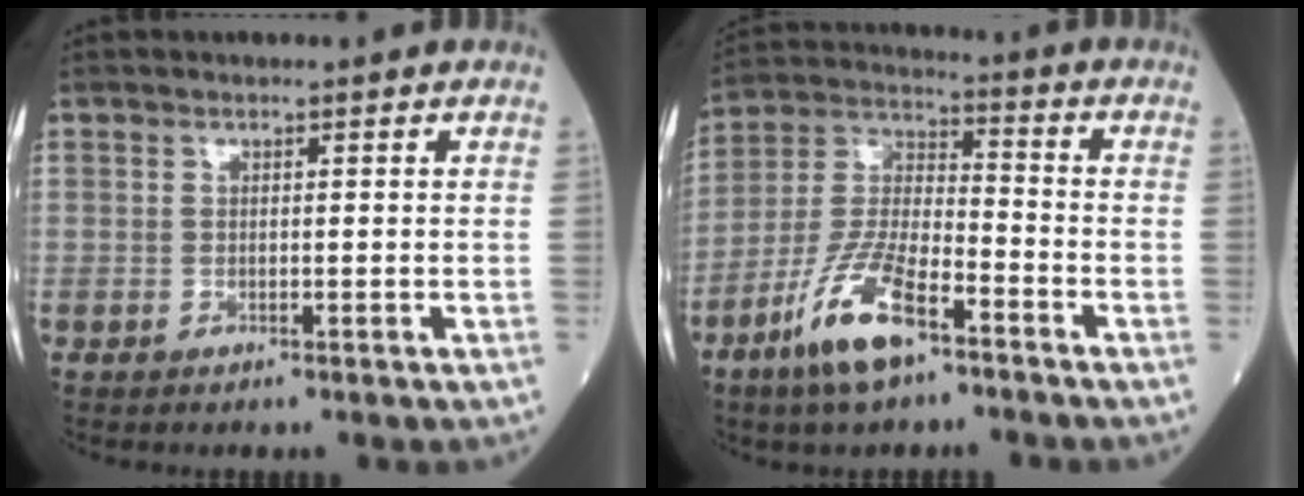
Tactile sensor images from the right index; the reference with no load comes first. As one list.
[{"total": 12.2, "force": [-7.2, 3.3, 9.2], "torque": [-0.198, -0.009, -0.138]}]